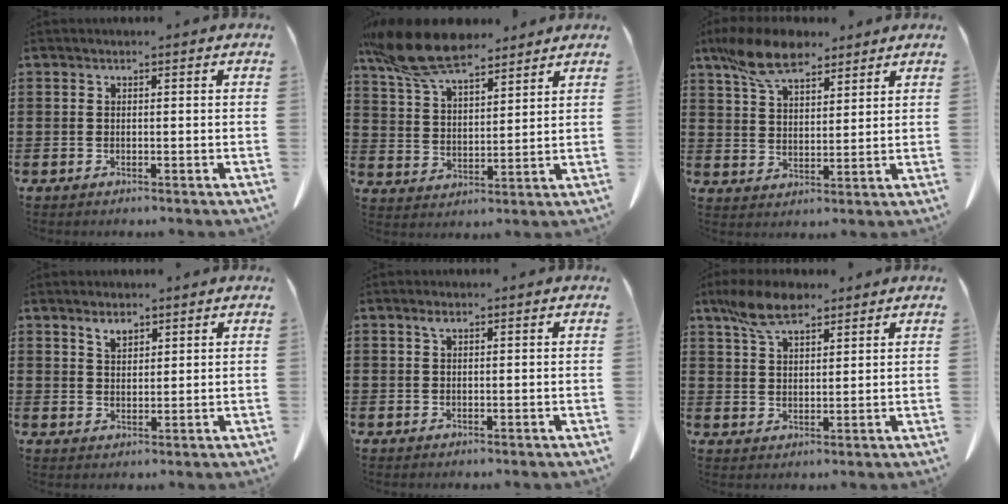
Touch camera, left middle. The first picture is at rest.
{"total": 11.6, "force": [9.6, 3.3, 5.7], "torque": [-0.141, -0.023, 0.181]}
{"total": 10.0, "force": [7.5, 3.9, 5.3], "torque": [-0.125, -0.008, 0.142]}
{"total": 2.9, "force": [2.1, 1.2, 1.4], "torque": [-0.025, -0.001, 0.038]}
{"total": 1.1, "force": [0.6, 0.4, 0.9], "torque": [-0.019, 0.001, 0.010]}
{"total": 7.6, "force": [5.6, 3.0, 4.2], "torque": [-0.099, -0.001, 0.106]}